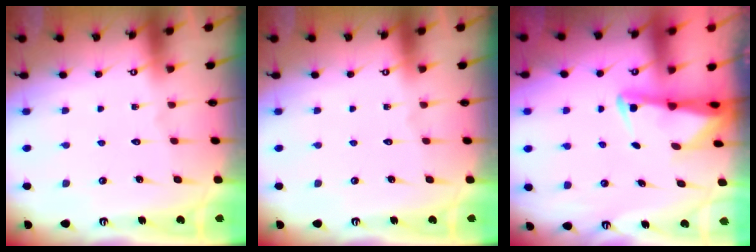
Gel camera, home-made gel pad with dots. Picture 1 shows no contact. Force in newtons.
{"total": 0.0}
{"total": 2.2, "press": 2.1, "slide": 0.4}